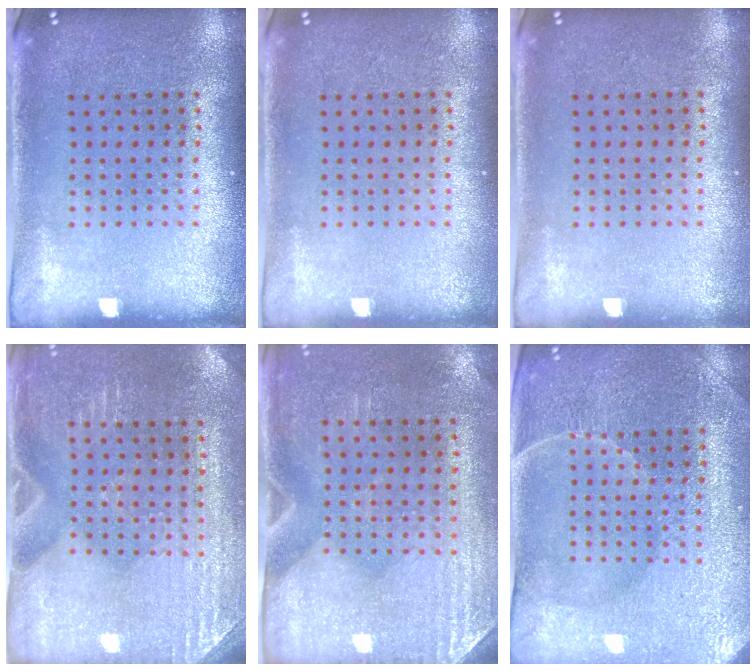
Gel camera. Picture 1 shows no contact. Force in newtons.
{"total": 0.0}
{"total": 0.0}
{"total": 3.0, "press": 2.9, "slide": 0.6}
{"total": 2.9, "press": 2.5, "slide": 1.5}
{"total": 3.9, "press": 3.8, "slide": 0.8}